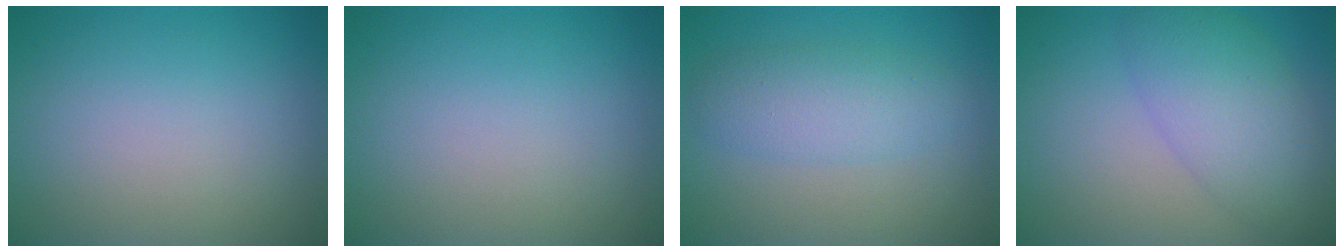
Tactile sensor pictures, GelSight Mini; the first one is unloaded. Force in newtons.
{"total": 0.0}
{"total": 3.7, "press": 3.7, "slide": 0.1}
{"total": 5.6, "press": 5.6, "slide": 0.3}